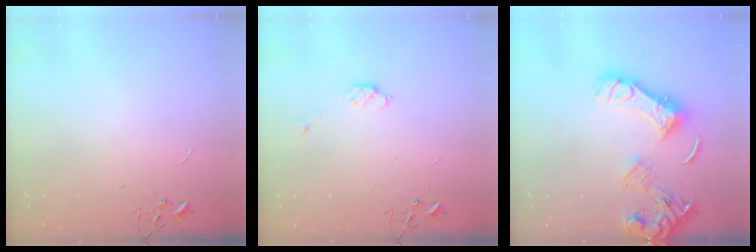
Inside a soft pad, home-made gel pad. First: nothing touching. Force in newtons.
{"total": 5.1, "press": 5.0, "slide": 1.0}
{"total": 18.4, "press": 18.3, "slide": 2.3}